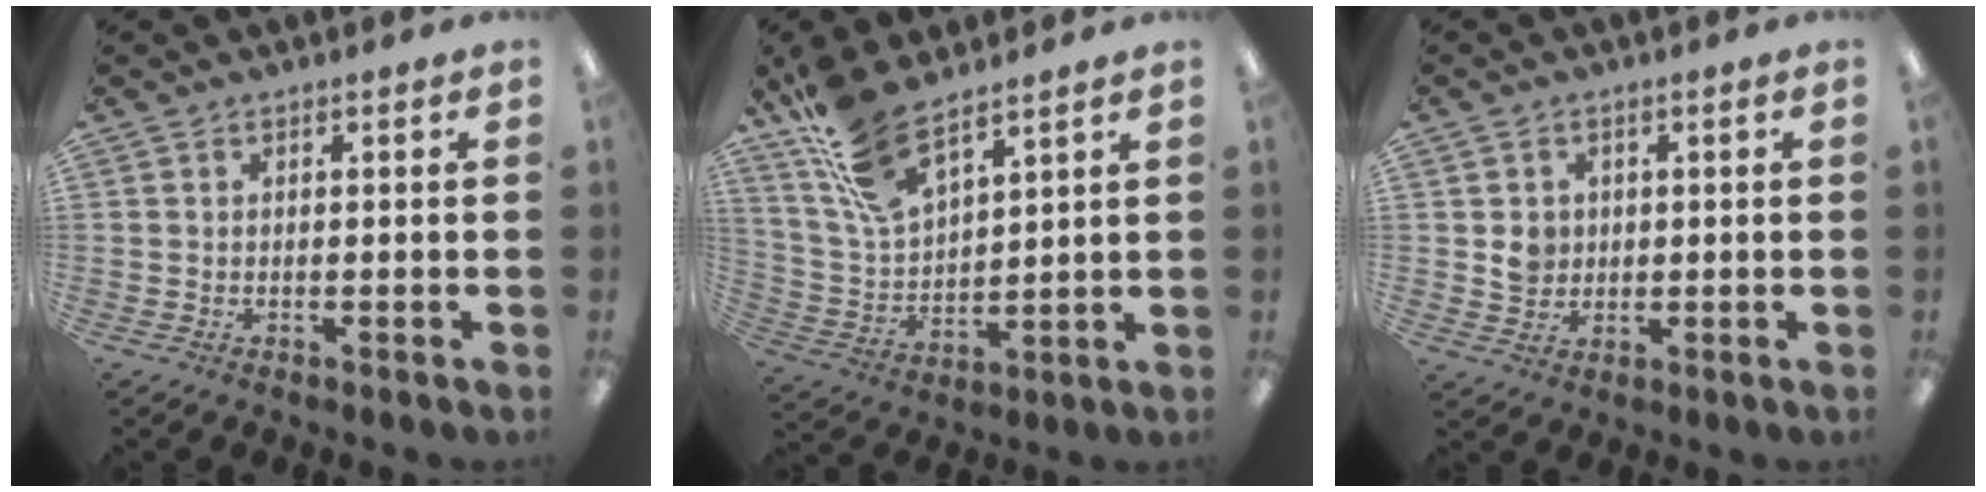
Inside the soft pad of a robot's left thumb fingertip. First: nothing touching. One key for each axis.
{"total": 13.3, "fx": 10.5, "fy": 4.4, "fz": 7.0, "tx": -0.156, "ty": -0.050, "tz": 0.197}
{"total": 4.5, "fx": 0.9, "fy": 4.2, "fz": 1.4, "tx": -0.012, "ty": 0.000, "tz": 0.013}